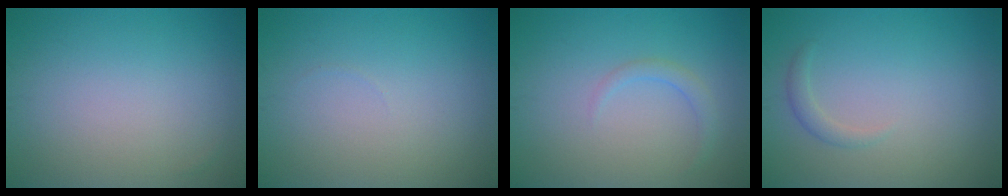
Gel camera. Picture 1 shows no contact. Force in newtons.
{"total": 0.0}
{"total": 1.3, "press": 1.3, "slide": 0.1}
{"total": 1.1, "press": 1.1, "slide": 0.0}